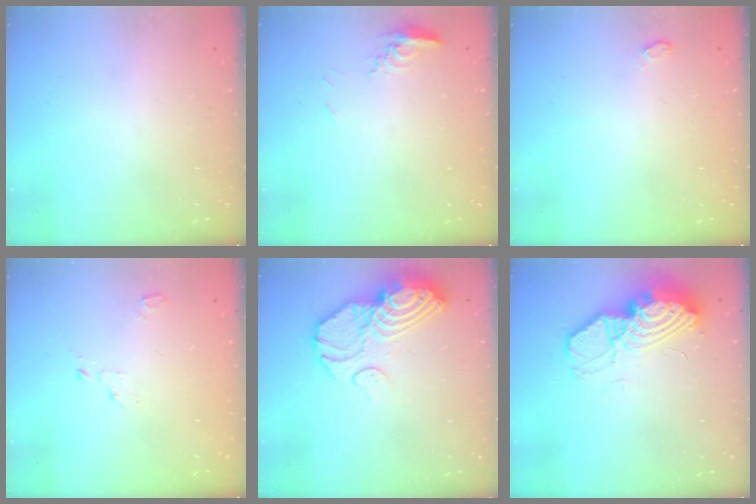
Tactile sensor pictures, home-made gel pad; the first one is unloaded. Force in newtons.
{"total": 8.3, "press": 8.1, "slide": 1.9}
{"total": 6.5, "press": 3.5, "slide": 5.5}
{"total": 2.6, "press": 2.6, "slide": 0.2}
{"total": 15.0, "press": 14.9, "slide": 1.6}
{"total": 18.1, "press": 16.9, "slide": 6.5}